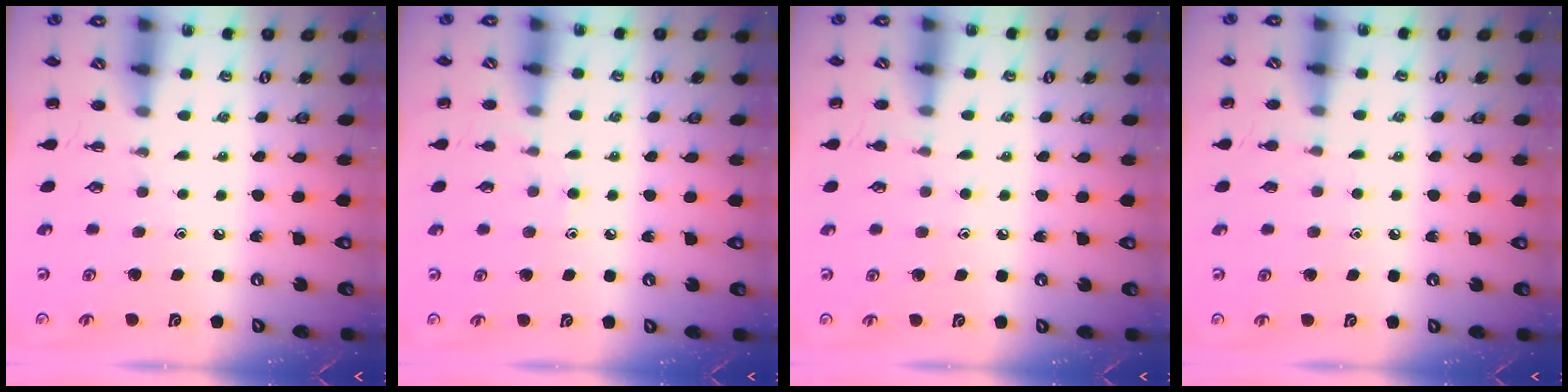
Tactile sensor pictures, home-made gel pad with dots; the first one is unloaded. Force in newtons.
{"total": 6.7, "press": 6.3, "slide": 2.3}
{"total": 5.1, "press": 4.8, "slide": 1.7}
{"total": 3.6, "press": 3.4, "slide": 1.3}